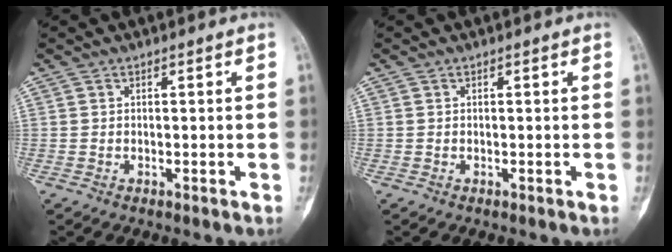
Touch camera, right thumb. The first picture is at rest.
{"total": 0.0}